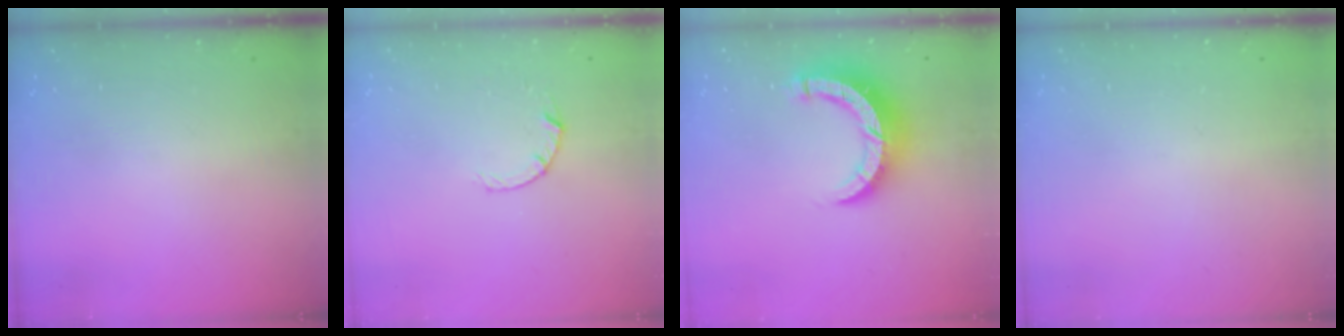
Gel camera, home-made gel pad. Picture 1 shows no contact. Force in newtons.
{"total": 4.5, "press": 4.4, "slide": 0.5}
{"total": 10.6, "press": 10.5, "slide": 1.1}
{"total": 2.4, "press": 2.4, "slide": 0.2}